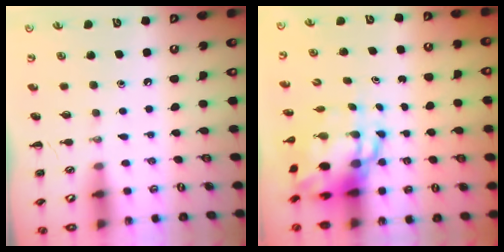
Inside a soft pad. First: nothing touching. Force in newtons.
{"total": 9.2, "press": 8.9, "slide": 2.3}